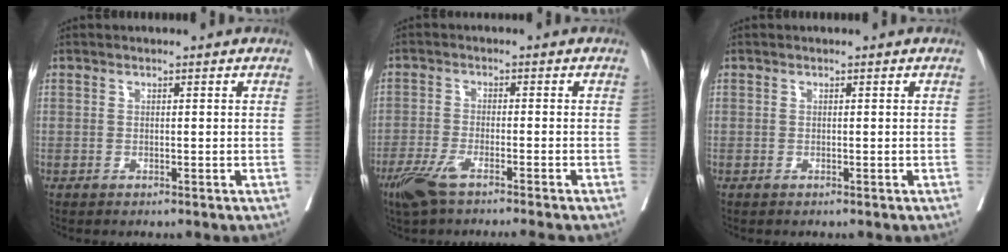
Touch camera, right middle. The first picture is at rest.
{"total": 6.9, "force": [-5.1, 0.1, 4.6], "torque": [-0.079, -0.016, -0.089]}
{"total": 0.0}